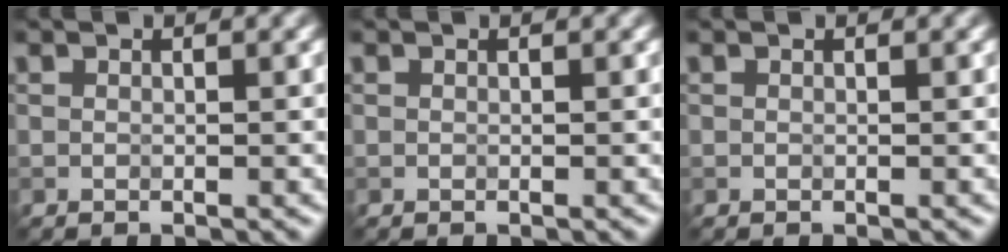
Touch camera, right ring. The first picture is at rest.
{"total": 0.0}
{"total": 0.0}